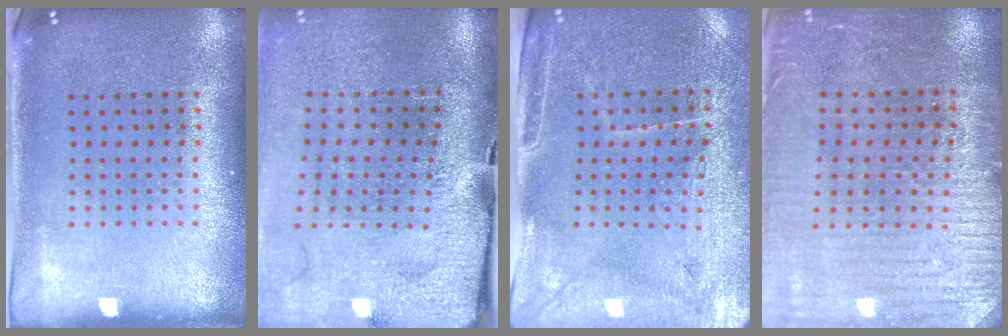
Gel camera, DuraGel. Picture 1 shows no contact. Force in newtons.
{"total": 4.0, "press": 3.2, "slide": 2.4}
{"total": 3.3, "press": 3.1, "slide": 1.0}
{"total": 3.1, "press": 3.1, "slide": 0.6}